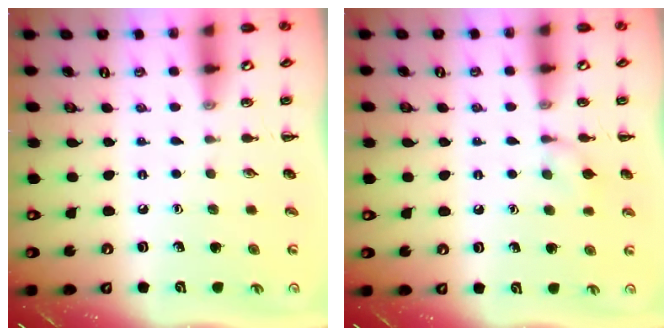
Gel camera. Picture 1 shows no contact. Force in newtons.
{"total": 6.9, "press": 6.5, "slide": 2.2}